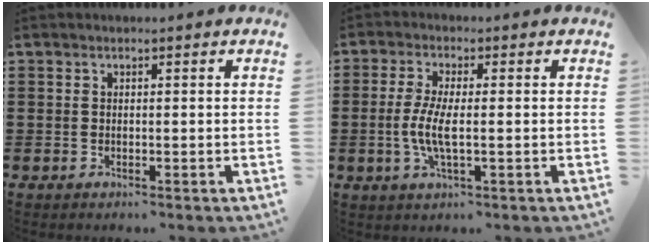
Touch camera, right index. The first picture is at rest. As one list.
[{"total": 5.5, "force": [-0.8, 1.5, 5.3], "torque": [-0.121, -0.006, -0.024]}]